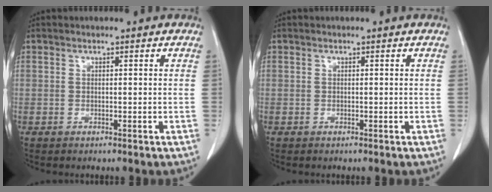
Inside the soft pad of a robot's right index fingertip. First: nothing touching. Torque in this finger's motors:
{"motor_torque": [0.00, 0.00, 0.00, 0.00]}